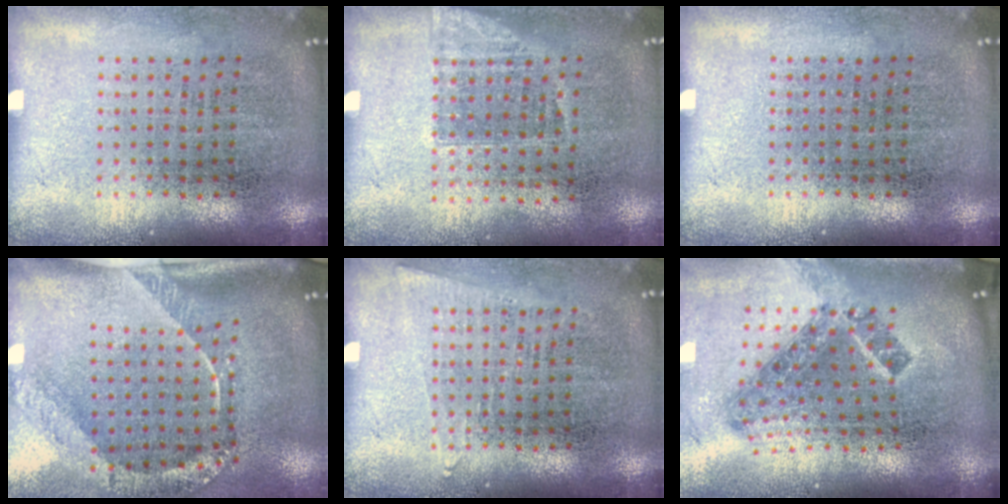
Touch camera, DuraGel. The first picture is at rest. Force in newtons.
{"total": 1.0, "press": 0.8, "slide": 0.5}
{"total": 0.0}
{"total": 2.6, "press": 1.7, "slide": 2.0}
{"total": 0.9, "press": 0.9, "slide": 0.3}
{"total": 1.6, "press": 1.2, "slide": 1.1}